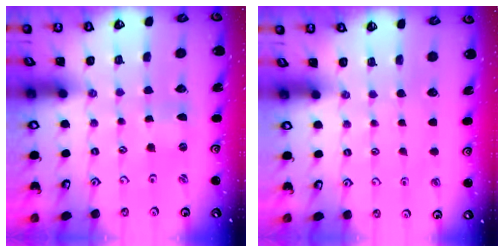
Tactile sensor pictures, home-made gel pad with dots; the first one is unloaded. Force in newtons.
{"total": 0.0}